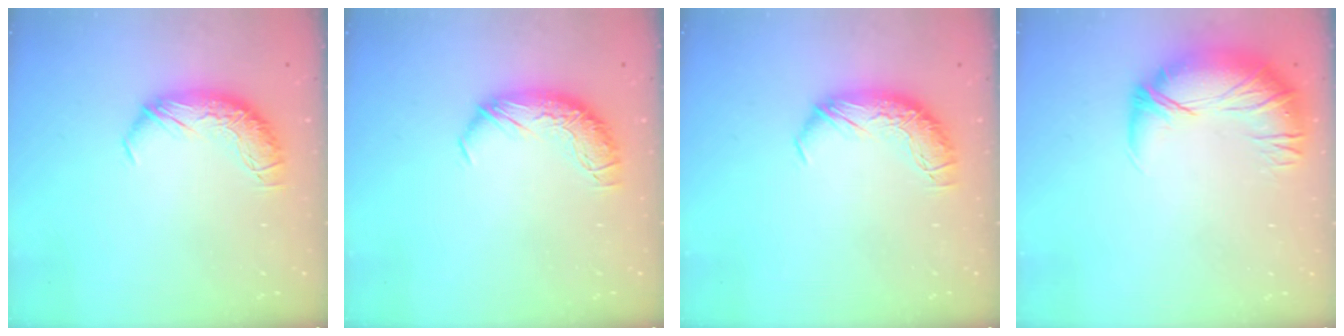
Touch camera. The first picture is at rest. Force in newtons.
{"total": 0.0}
{"total": 0.0}
{"total": 2.7, "press": 0.4, "slide": 2.7}